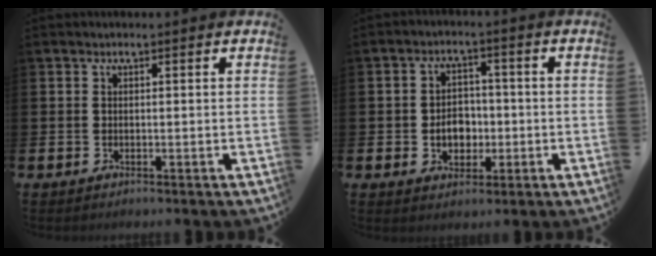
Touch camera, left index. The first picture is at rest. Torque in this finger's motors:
{"motor_torque": [0.17, -0.09, 0.13, 0.09]}